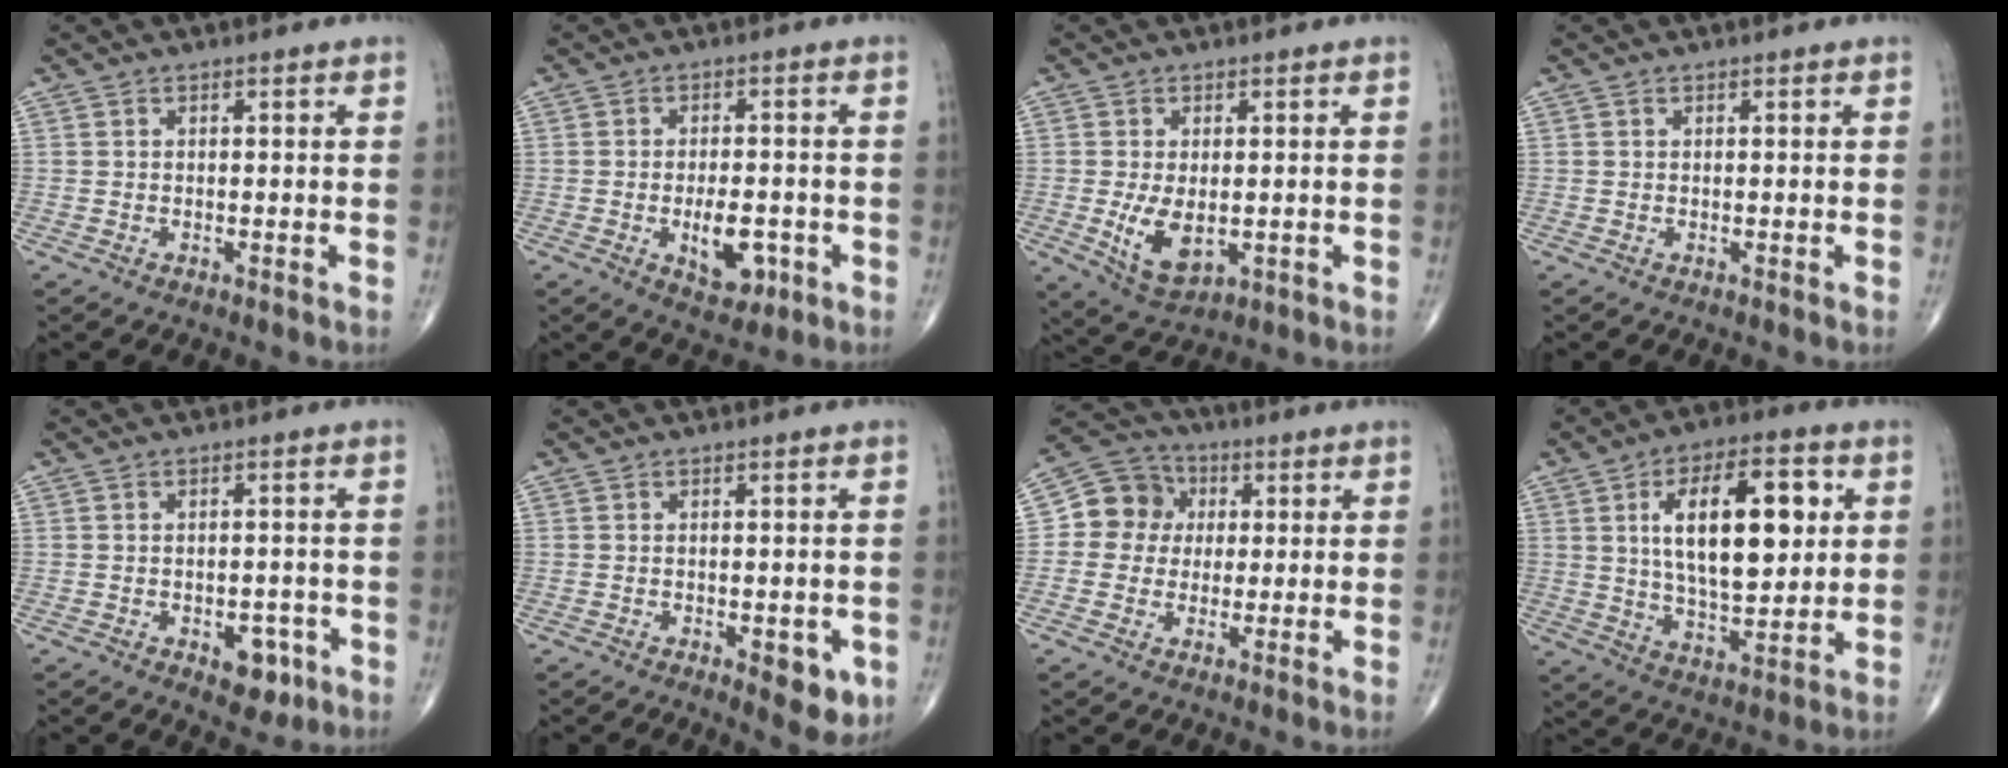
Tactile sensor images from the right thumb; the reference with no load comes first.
{"total": 7.3, "force": [-2.2, 3.8, 5.8], "torque": [-0.071, 0.005, -0.025]}
{"total": 7.5, "force": [-0.9, 4.1, 6.2], "torque": [-0.107, -0.017, -0.004]}
{"total": 0.0}
{"total": 5.4, "force": [-2.3, 3.1, 3.7], "torque": [-0.026, 0.010, -0.025]}
{"total": 5.9, "force": [-2.0, 2.5, 5.0], "torque": [-0.044, -0.005, -0.020]}
{"total": 8.9, "force": [1.1, 8.2, 3.4], "torque": [-0.028, 0.013, 0.006]}
{"total": 18.9, "force": [4.4, 8.7, 16.2], "torque": [-0.238, -0.006, 0.073]}